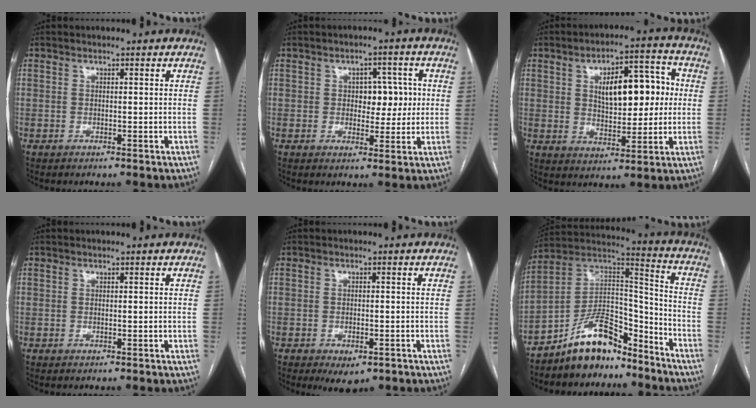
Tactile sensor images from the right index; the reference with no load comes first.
{"total": 5.4, "force": [0.7, 3.4, 4.1], "torque": [-0.043, 0.016, 0.013]}
{"total": 12.6, "force": [2.4, 6.1, 10.8], "torque": [-0.156, 0.025, 0.042]}
{"total": 0.0}
{"total": 3.8, "force": [-2.1, 1.8, 2.5], "torque": [-0.034, -0.004, -0.022]}
{"total": 13.0, "force": [-10.4, 4.9, 6.2], "torque": [-0.106, 0.050, -0.182]}